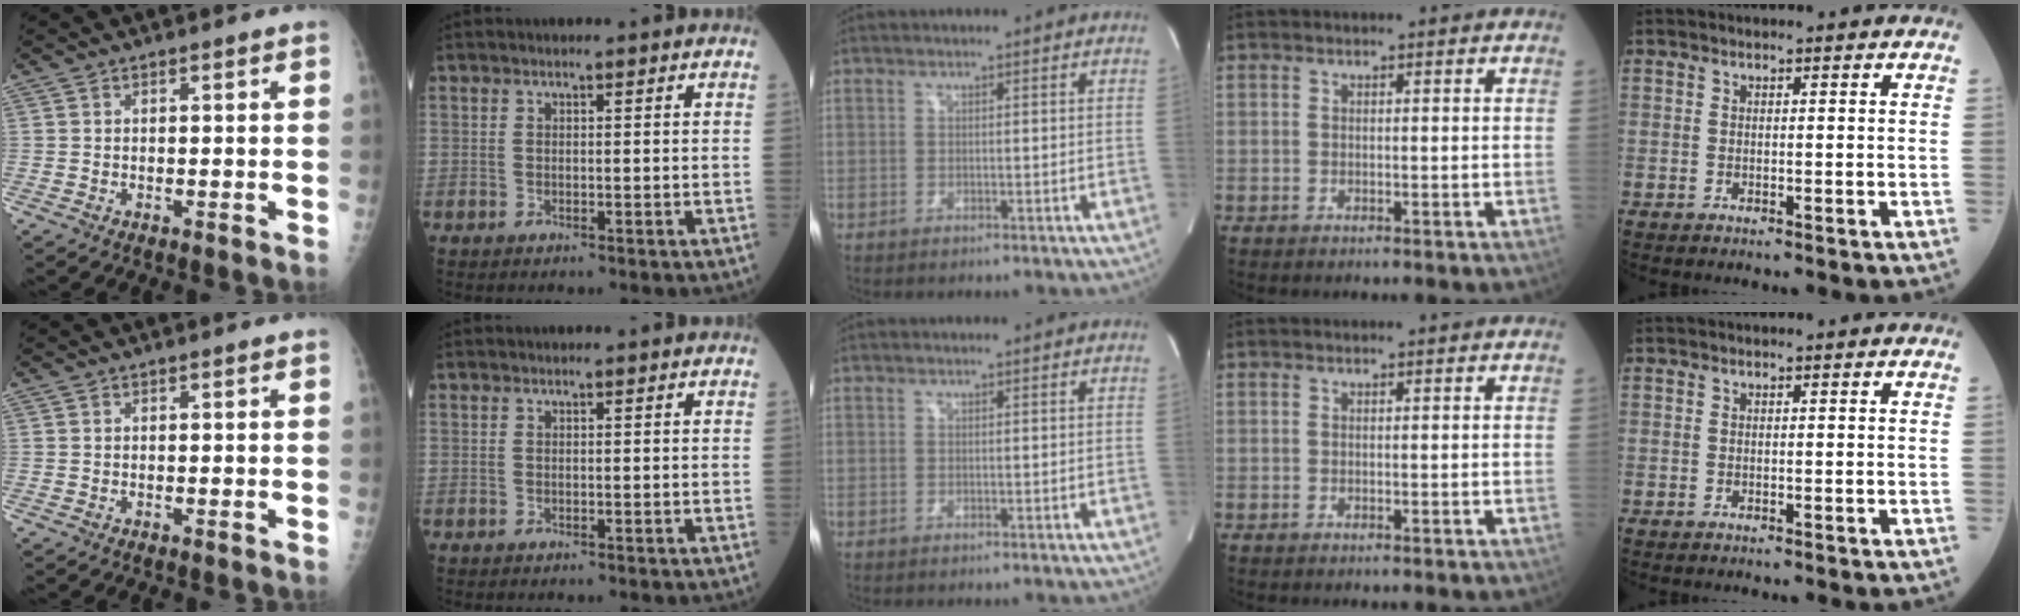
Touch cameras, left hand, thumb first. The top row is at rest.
{}